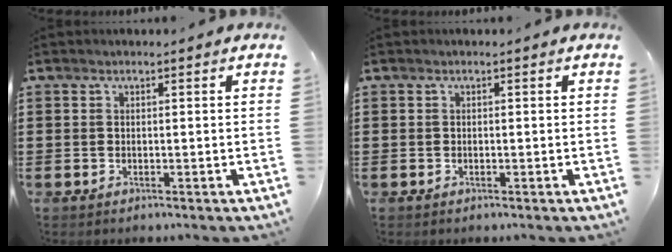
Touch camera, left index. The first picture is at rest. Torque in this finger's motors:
{"motor_torque": [-0.04, -0.04, 0.02, 0.00]}